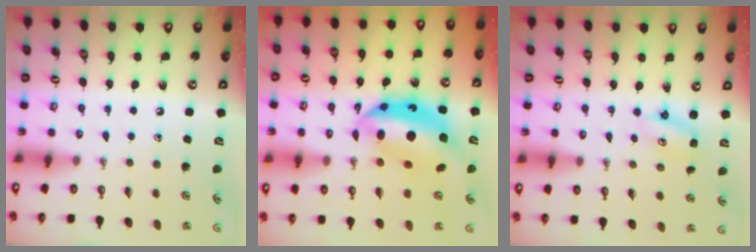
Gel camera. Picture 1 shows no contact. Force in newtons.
{"total": 18.1, "press": 18.1, "slide": 1.3}
{"total": 3.2, "press": 3.2, "slide": 0.3}